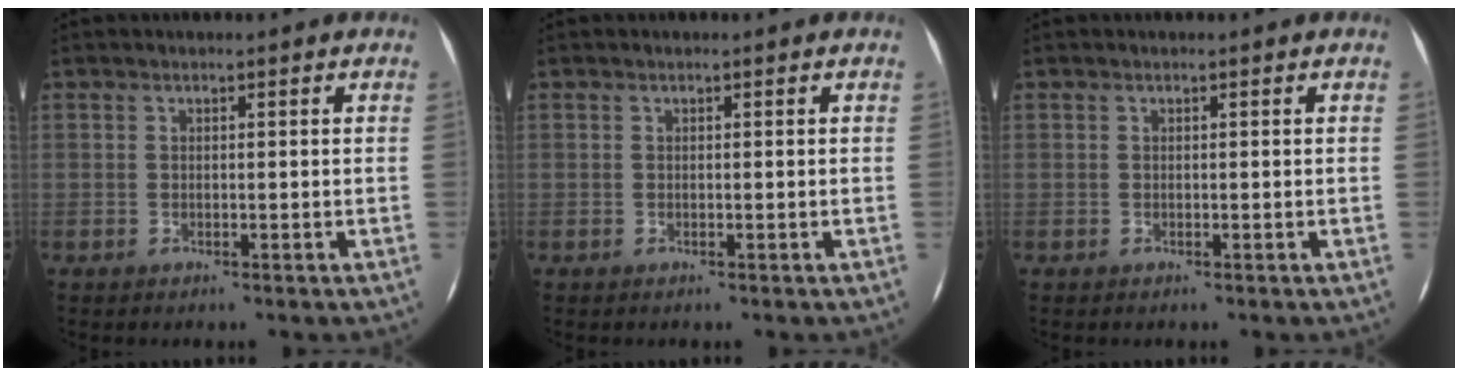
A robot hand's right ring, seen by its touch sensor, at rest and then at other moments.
{"total": 0.0}
{"total": 0.0}